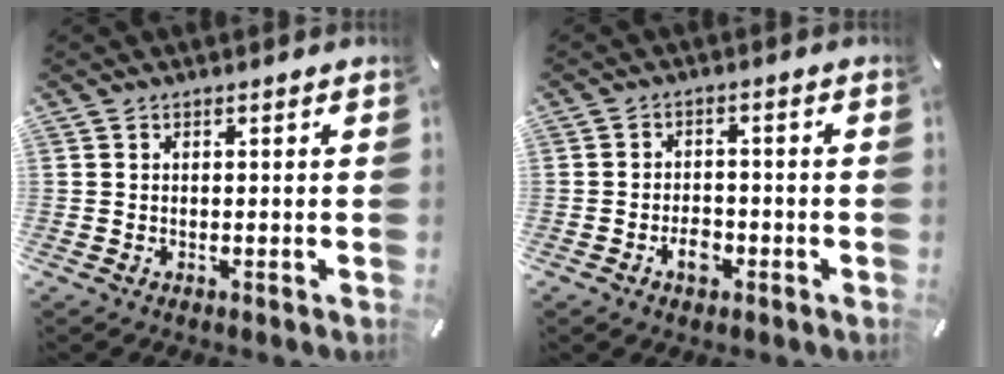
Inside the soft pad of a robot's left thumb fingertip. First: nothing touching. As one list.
[{"total": 4.4, "force": [-2.1, 2.9, 2.5], "torque": [-0.048, 0.007, -0.037]}]